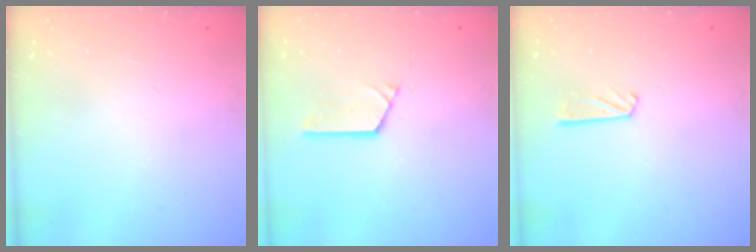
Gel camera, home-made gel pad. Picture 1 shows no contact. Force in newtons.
{"total": 4.1, "press": 4.1, "slide": 0.2}
{"total": 4.4, "press": 4.4, "slide": 0.2}